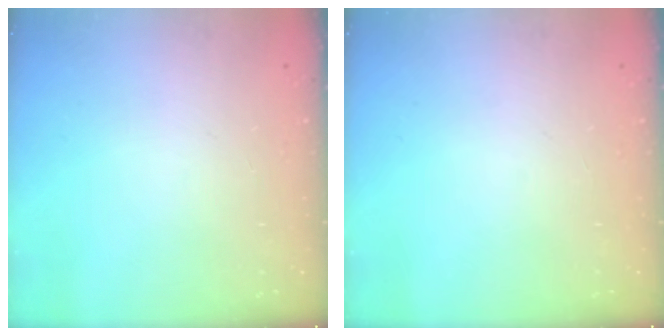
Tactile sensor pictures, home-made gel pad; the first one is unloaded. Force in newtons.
{"total": 0.0}